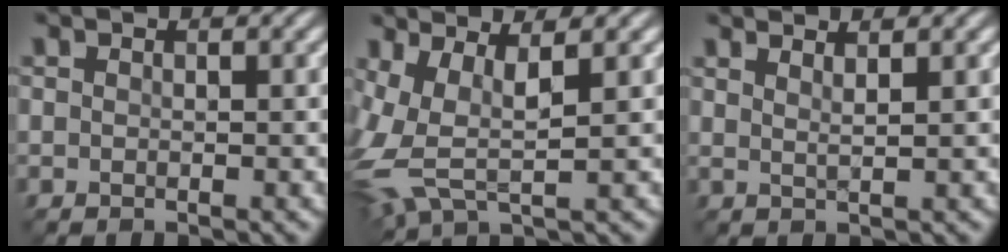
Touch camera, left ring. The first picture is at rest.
{"total": 6.3, "force": [0.5, 2.7, 5.6], "torque": [-0.145, -0.002, 0.010]}
{"total": 2.2, "force": [1.7, 0.6, 1.3], "torque": [-0.004, 0.003, 0.009]}